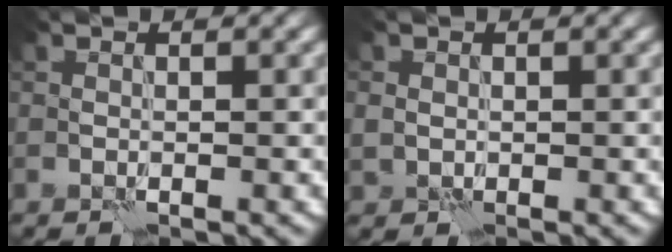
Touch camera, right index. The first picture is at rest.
{"total": 1.1, "force": [0.1, 1.1, 0.3], "torque": [-0.004, -0.001, 0.002]}